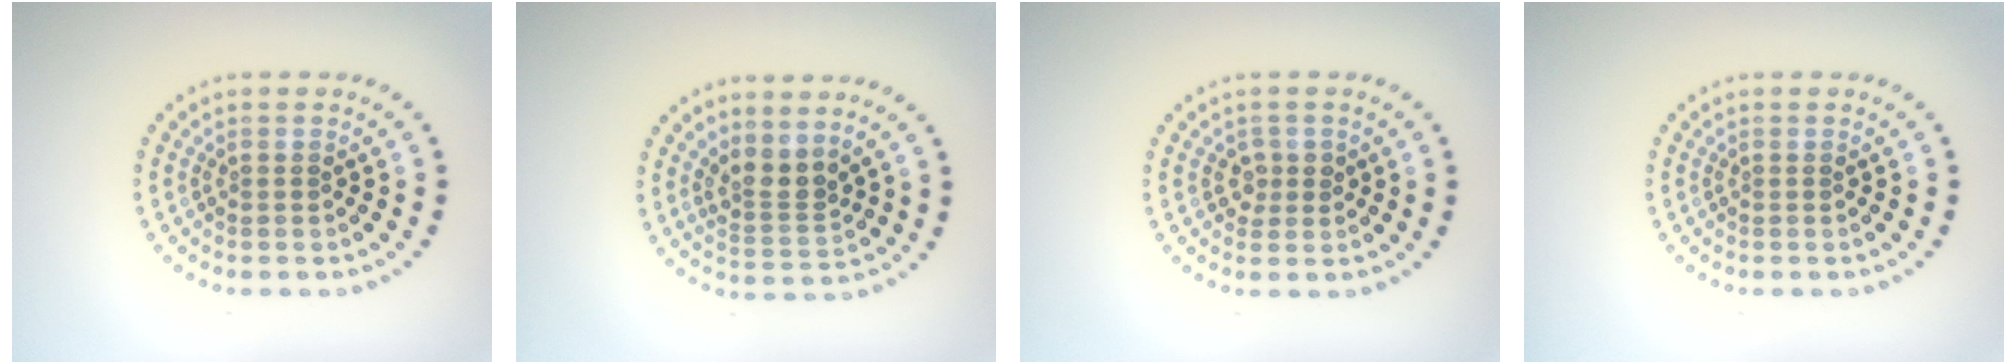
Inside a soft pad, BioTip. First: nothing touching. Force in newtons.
{"total": 2.6, "press": 1.9, "slide": 1.8}
{"total": 1.6, "press": 1.4, "slide": 0.6}
{"total": 0.0}